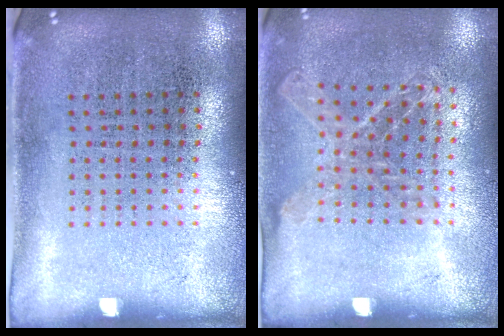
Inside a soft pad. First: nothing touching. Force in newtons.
{"total": 1.1, "press": 1.1, "slide": 0.3}